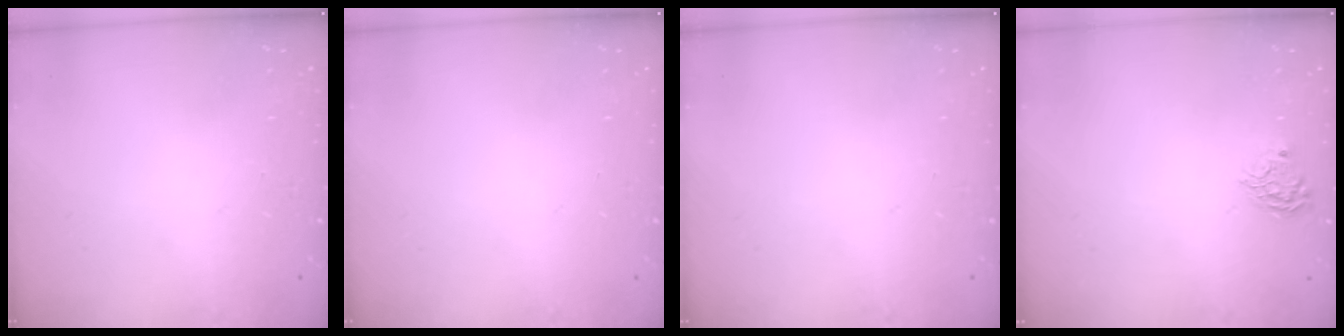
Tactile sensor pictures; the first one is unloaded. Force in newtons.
{"total": 0.0}
{"total": 0.0}
{"total": 6.0, "press": 6.0, "slide": 0.4}